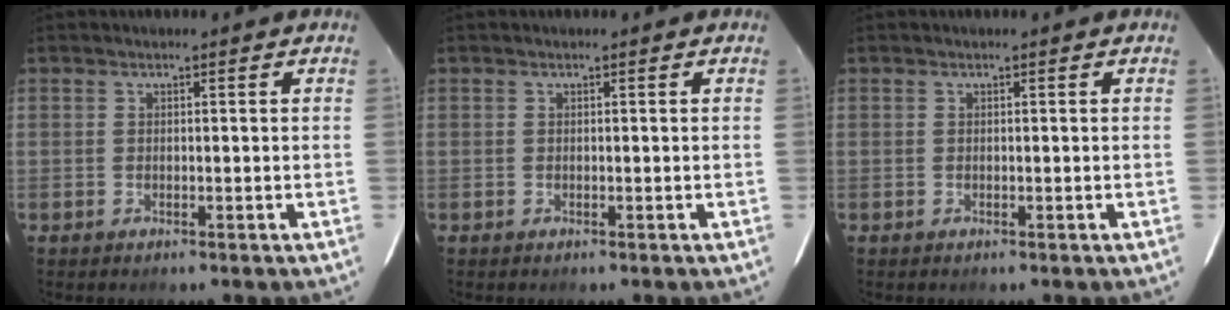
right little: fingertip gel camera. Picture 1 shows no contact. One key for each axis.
{"total": 0.0}
{"total": 0.0}